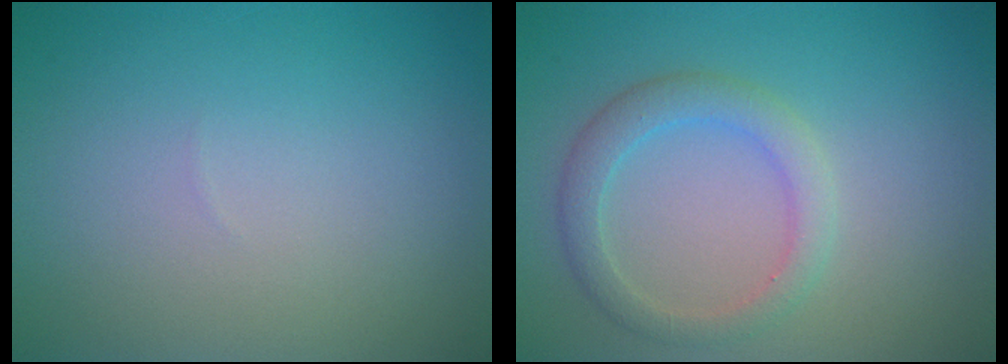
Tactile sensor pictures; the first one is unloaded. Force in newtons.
{"total": 2.8, "press": 2.8, "slide": 0.2}